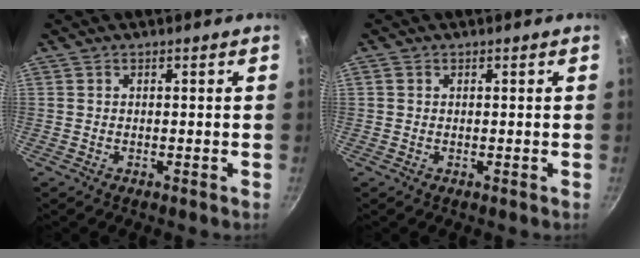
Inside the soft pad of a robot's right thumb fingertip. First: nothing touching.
{"total": 0.7, "force": [0.2, 0.6, 0.2], "torque": [-0.002, 0.002, 0.003]}